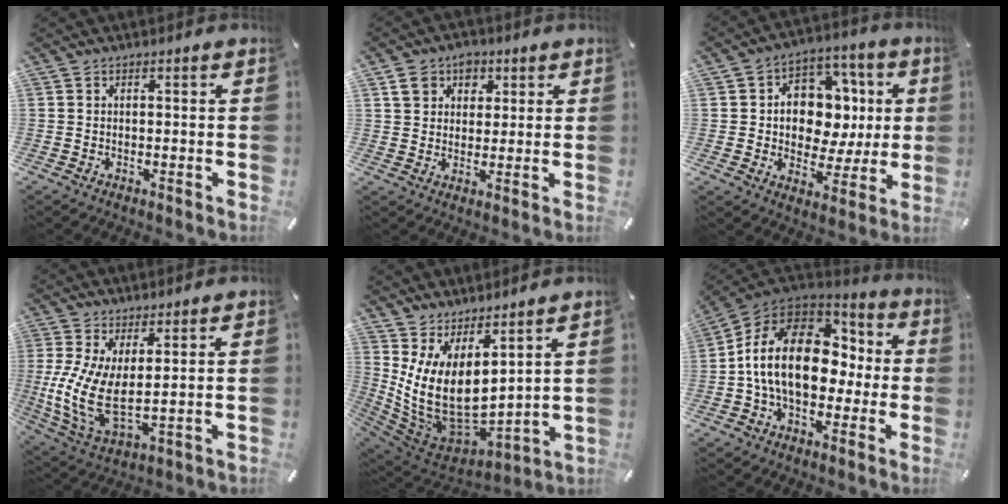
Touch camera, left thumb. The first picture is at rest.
{"total": 6.7, "force": [2.8, 5.8, 1.9], "torque": [-0.019, 0.000, 0.046]}
{"total": 11.9, "force": [1.2, 10.5, 5.4], "torque": [-0.068, -0.015, 0.031]}
{"total": 10.6, "force": [1.8, 4.5, 9.4], "torque": [-0.216, -0.028, 0.039]}
{"total": 13.3, "force": [3.5, 8.1, 9.9], "torque": [-0.219, -0.066, 0.074]}
{"total": 20.4, "force": [0.7, 14.2, 14.6], "torque": [-0.270, 0.013, 0.015]}